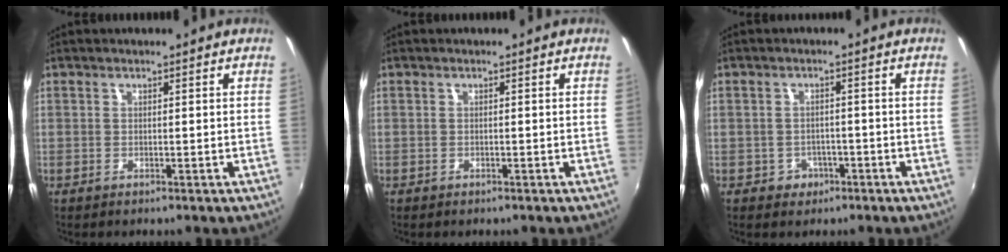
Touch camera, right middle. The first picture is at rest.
{"total": 0.6, "force": [-0.4, 0.4, 0.1], "torque": [-0.004, -0.002, -0.006]}
{"total": 3.7, "force": [-1.7, 3.2, 0.6], "torque": [-0.020, 0.005, -0.022]}